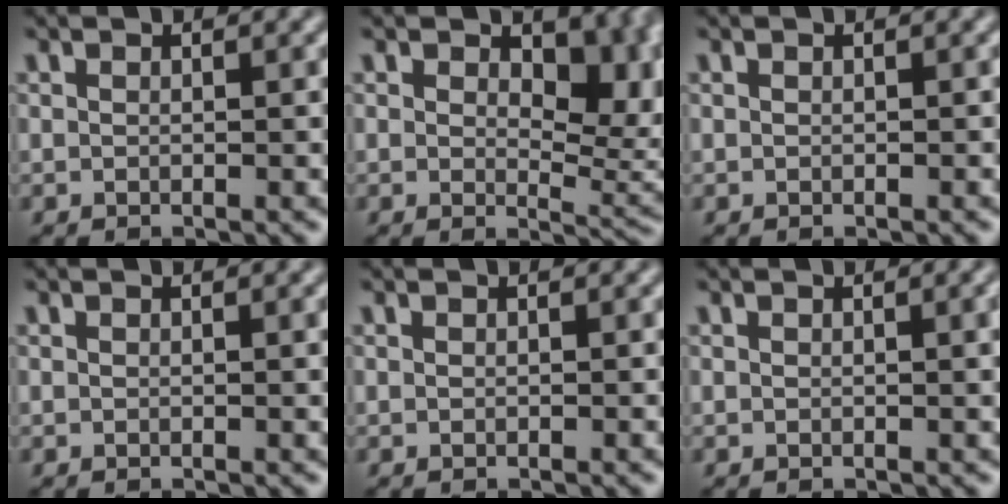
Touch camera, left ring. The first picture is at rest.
{"total": 8.2, "force": [2.0, 4.6, 6.4], "torque": [-0.084, -0.010, 0.031]}
{"total": 0.0}
{"total": 0.6, "force": [0.1, 0.1, 0.6], "torque": [-0.007, 0.000, 0.001]}
{"total": 0.0}
{"total": 1.9, "force": [0.3, 0.5, 1.8], "torque": [-0.019, 0.002, 0.003]}